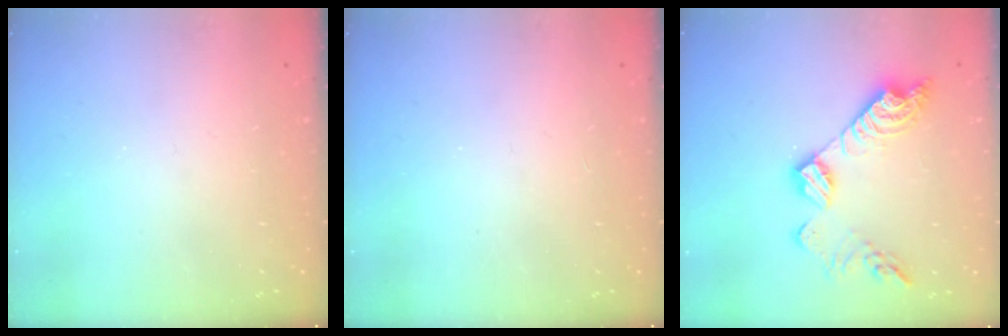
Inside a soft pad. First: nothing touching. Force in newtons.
{"total": 0.0}
{"total": 16.2, "press": 16.2, "slide": 1.2}